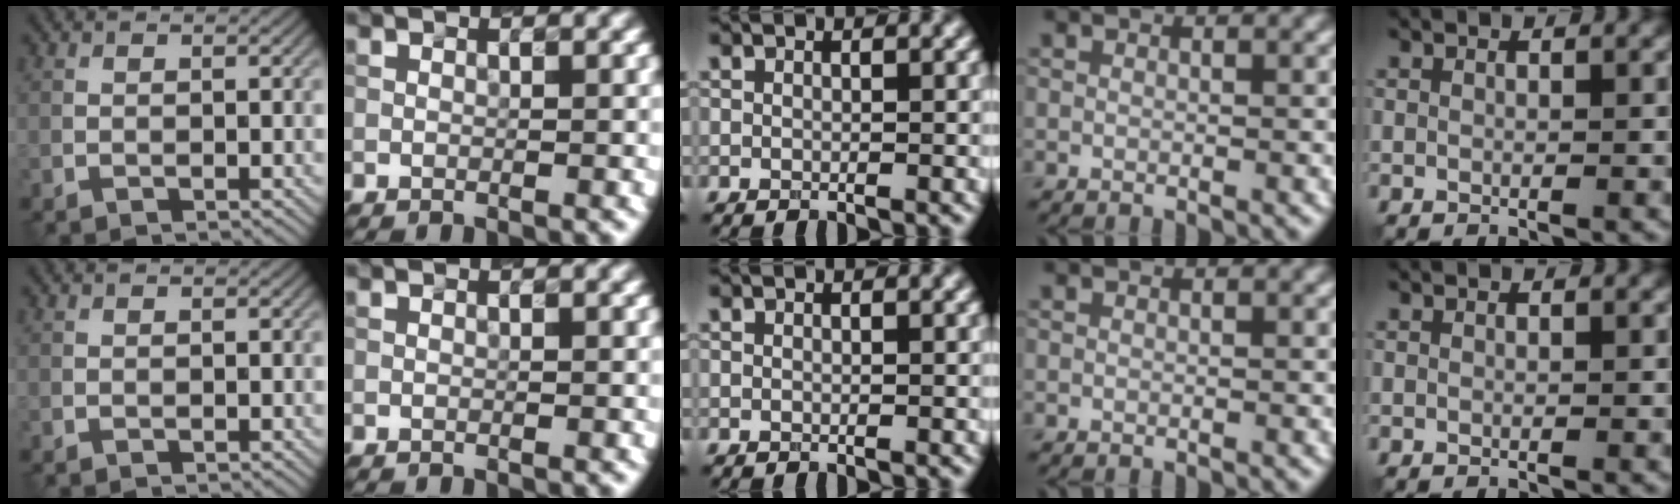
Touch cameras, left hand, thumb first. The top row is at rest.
{}